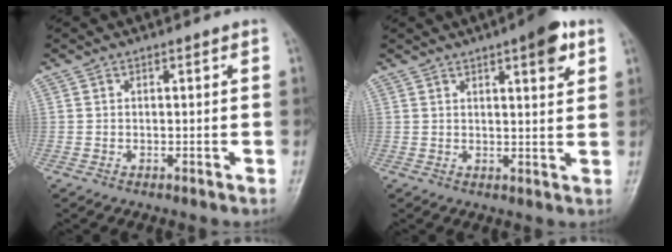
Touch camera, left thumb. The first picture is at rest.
{"total": 6.9, "force": [3.7, 1.8, 5.6], "torque": [-0.066, -0.014, 0.047]}